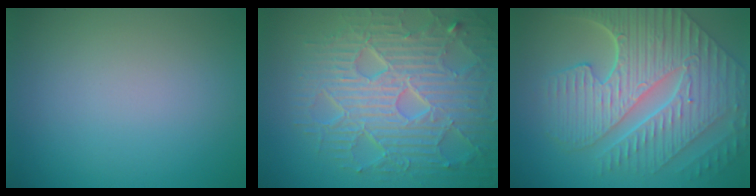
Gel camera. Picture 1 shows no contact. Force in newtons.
{"total": 9.3, "press": 6.6, "slide": 6.6}
{"total": 10.3, "press": 7.1, "slide": 7.5}